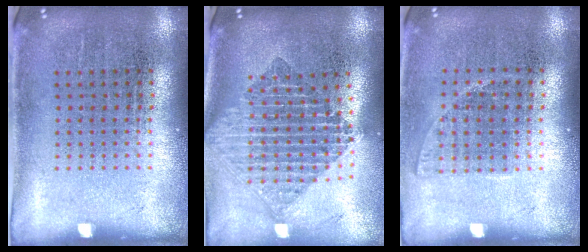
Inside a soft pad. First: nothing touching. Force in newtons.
{"total": 2.2, "press": 1.6, "slide": 1.4}
{"total": 1.0, "press": 0.9, "slide": 0.5}